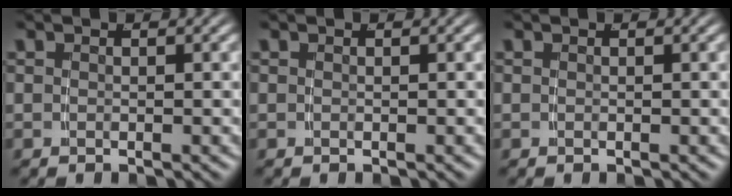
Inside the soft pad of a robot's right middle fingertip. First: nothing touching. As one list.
[{"total": 0.0}, {"total": 0.0}]